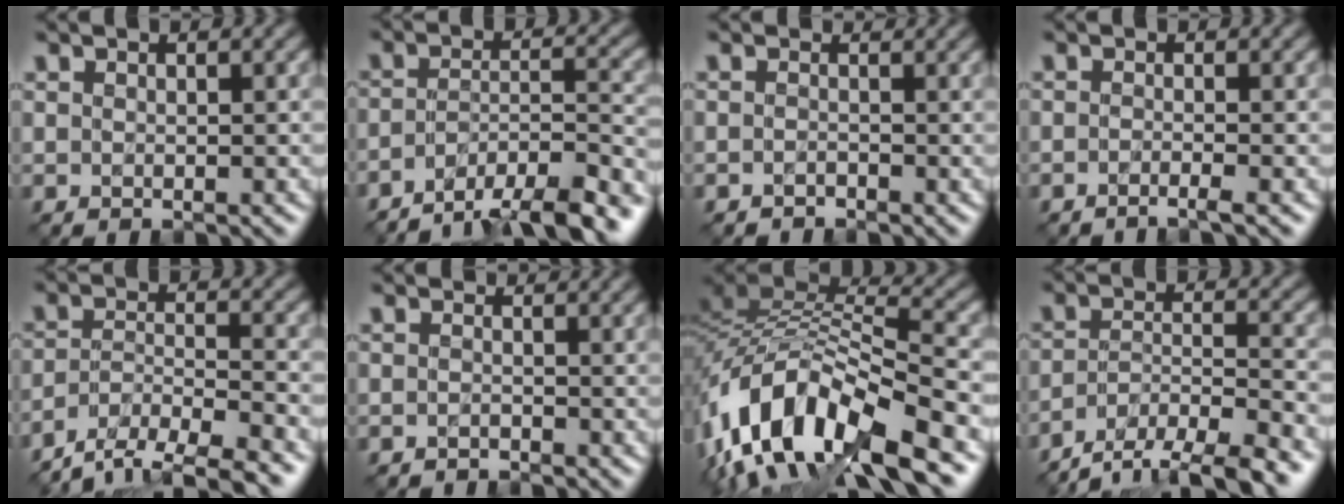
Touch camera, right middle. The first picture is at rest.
{"total": 8.6, "force": [-6.8, 2.1, 4.8], "torque": [-0.071, 0.000, -0.112]}
{"total": 0.9, "force": [-0.8, 0.3, 0.0], "torque": [-0.002, -0.001, -0.015]}
{"total": 1.5, "force": [-1.1, 0.1, 1.0], "torque": [-0.009, -0.008, -0.031]}
{"total": 6.5, "force": [-5.7, 1.4, 2.7], "torque": [-0.045, -0.011, -0.098]}
{"total": 0.6, "force": [-0.6, 0.3, 0.1], "torque": [-0.003, 0.000, -0.013]}
{"total": 14.1, "force": [-7.4, 6.3, 10.2], "torque": [-0.210, 0.015, -0.143]}
{"total": 8.6, "force": [-7.3, 2.3, 3.9], "torque": [-0.063, -0.016, -0.122]}